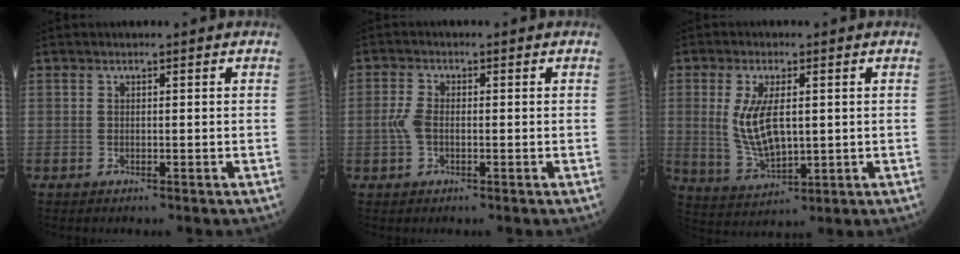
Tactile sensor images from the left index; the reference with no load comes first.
{"total": 2.8, "force": [-0.6, 1.4, 2.3], "torque": [-0.065, 0.002, -0.016]}
{"total": 8.0, "force": [1.0, 3.1, 7.3], "torque": [-0.162, -0.005, 0.028]}